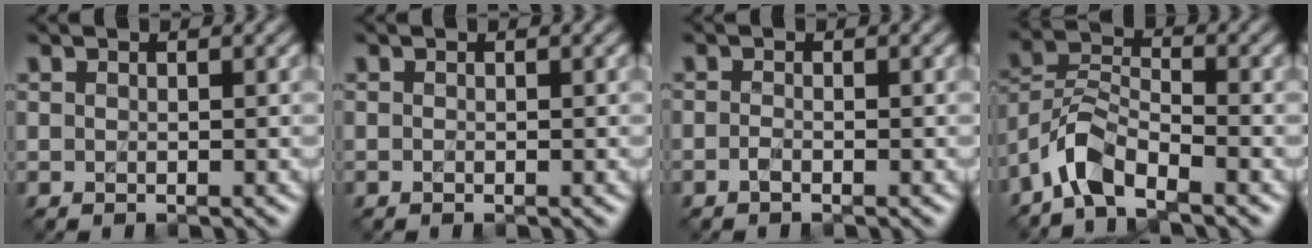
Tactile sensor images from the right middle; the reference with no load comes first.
{"total": 0.0}
{"total": 0.7, "force": [-0.4, 0.2, 0.5], "torque": [-0.011, -0.001, -0.009]}
{"total": 4.6, "force": [-3.5, 1.6, 2.5], "torque": [-0.045, 0.004, -0.080]}